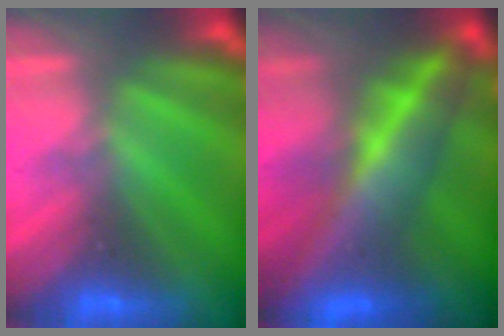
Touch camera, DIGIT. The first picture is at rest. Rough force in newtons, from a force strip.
{"total": 9.1}